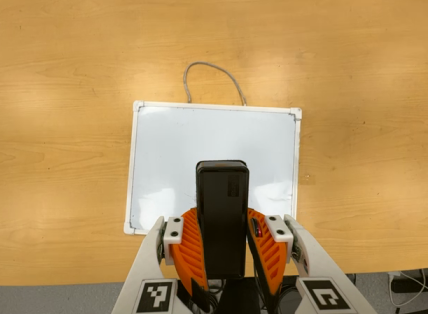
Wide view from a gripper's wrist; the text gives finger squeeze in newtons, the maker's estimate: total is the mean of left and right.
{"total": 6.0, "left": 5.2, "right": 6.8}